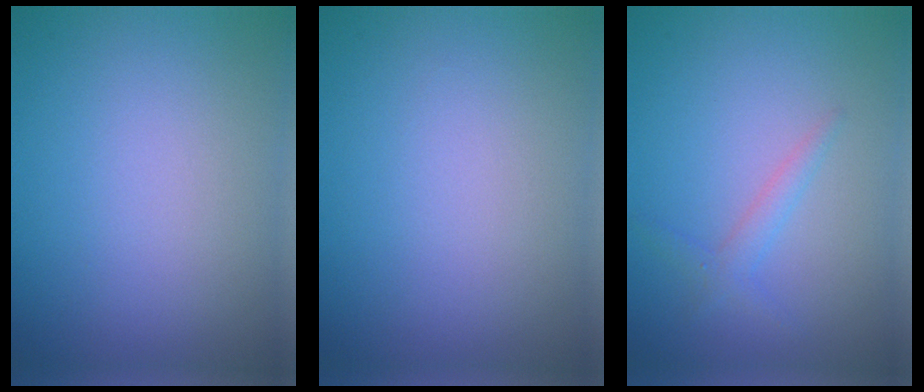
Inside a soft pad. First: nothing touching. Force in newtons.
{"total": 0.0}
{"total": 1.5, "press": 1.5, "slide": 0.1}